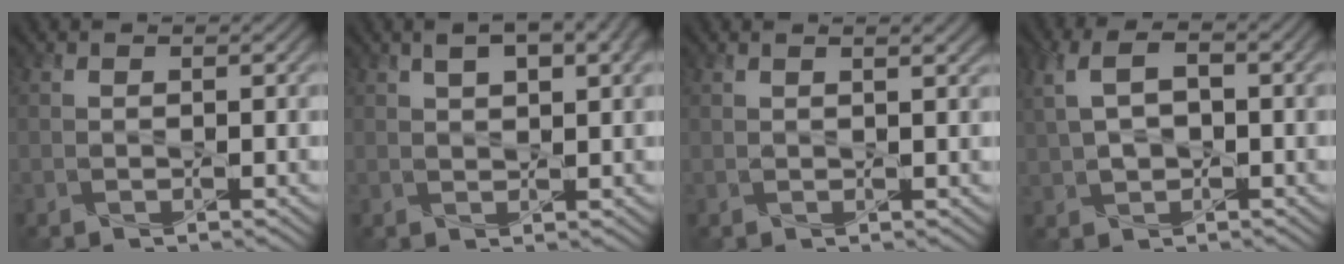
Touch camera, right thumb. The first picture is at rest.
{"total": 7.8, "force": [4.0, 3.0, 6.0], "torque": [-0.101, 0.014, 0.058]}
{"total": 1.7, "force": [1.0, 0.3, 1.3], "torque": [-0.022, 0.000, 0.010]}
{"total": 6.5, "force": [1.3, 3.6, 5.3], "torque": [-0.120, 0.012, 0.022]}